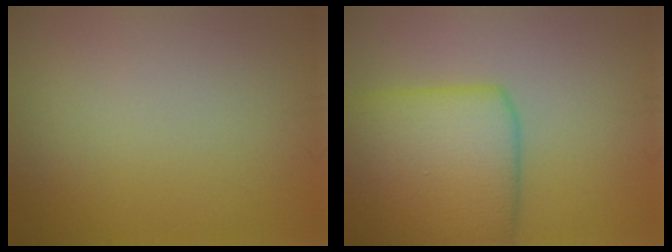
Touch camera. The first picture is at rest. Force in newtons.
{"total": 8.5, "press": 8.5, "slide": 0.3}